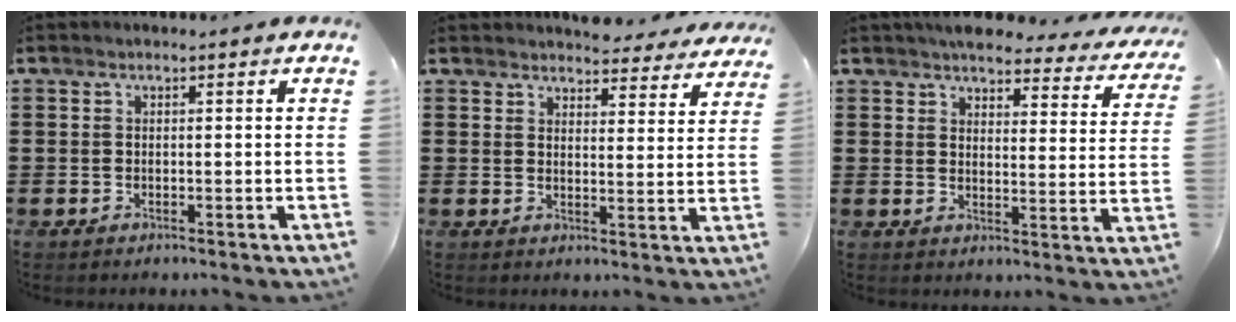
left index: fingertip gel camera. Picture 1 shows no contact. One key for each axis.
{"total": 4.1, "fx": 4.1, "fy": 0.4, "fz": 0.2, "tx": -0.012, "ty": -0.024, "tz": 0.074}
{"total": 4.8, "fx": 4.5, "fy": 1.0, "fz": 1.3, "tx": -0.039, "ty": -0.026, "tz": 0.076}